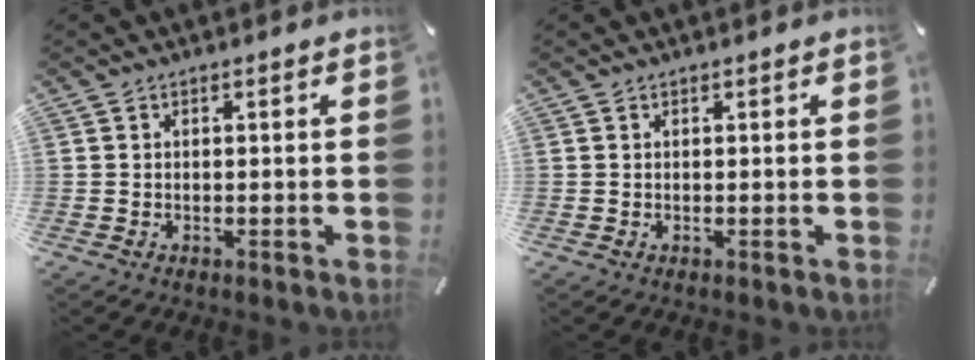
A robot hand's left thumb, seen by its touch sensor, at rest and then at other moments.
{"total": 0.0}